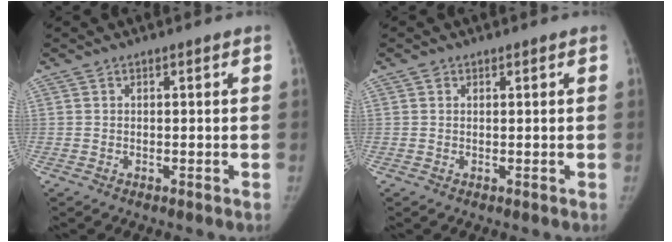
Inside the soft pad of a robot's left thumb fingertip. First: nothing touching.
{"total": 0.5, "force": [0.3, 0.4, 0.1], "torque": [0.003, -0.001, 0.003]}